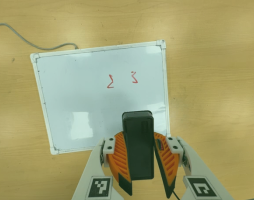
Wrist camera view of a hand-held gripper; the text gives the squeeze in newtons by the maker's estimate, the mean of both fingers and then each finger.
{"total": 9.8, "left": 9.4, "right": 10.2}